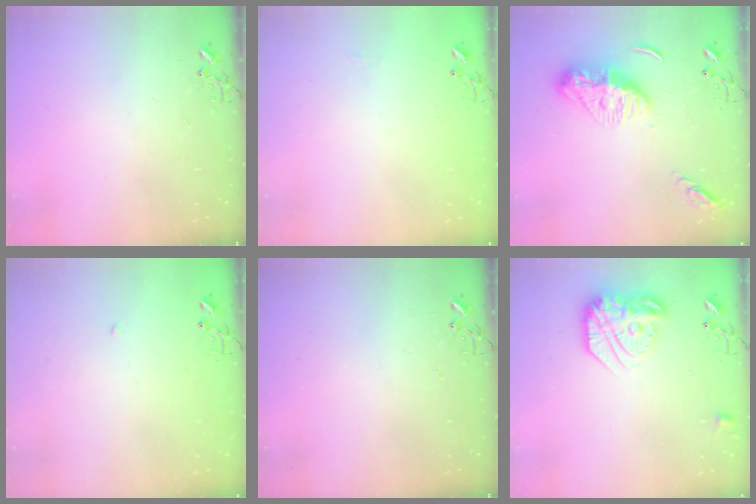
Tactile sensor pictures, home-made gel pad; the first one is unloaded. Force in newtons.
{"total": 4.6, "press": 4.6, "slide": 0.7}
{"total": 13.7, "press": 13.6, "slide": 1.2}
{"total": 2.3, "press": 2.3, "slide": 0.3}
{"total": 0.0}
{"total": 18.4, "press": 18.3, "slide": 1.7}